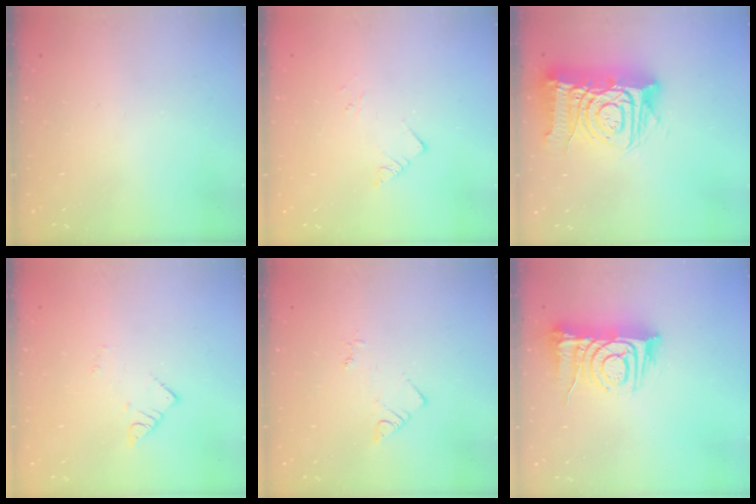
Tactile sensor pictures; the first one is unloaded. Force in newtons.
{"total": 3.3, "press": 3.3, "slide": 0.2}
{"total": 17.8, "press": 17.7, "slide": 1.9}
{"total": 2.7, "press": 2.7, "slide": 0.1}
{"total": 3.1, "press": 3.0, "slide": 0.4}
{"total": 10.2, "press": 10.2, "slide": 1.2}